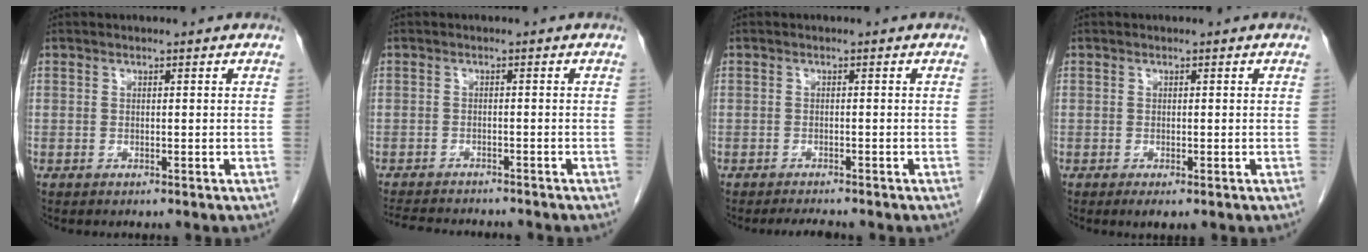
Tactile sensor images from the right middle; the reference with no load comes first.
{"total": 9.5, "force": [-8.7, 1.8, 3.4], "torque": [-0.055, -0.008, -0.120]}
{"total": 2.5, "force": [-2.4, 0.2, 0.9], "torque": [-0.015, -0.006, -0.034]}
{"total": 1.6, "force": [-0.9, 0.5, 1.3], "torque": [-0.016, -0.003, -0.010]}